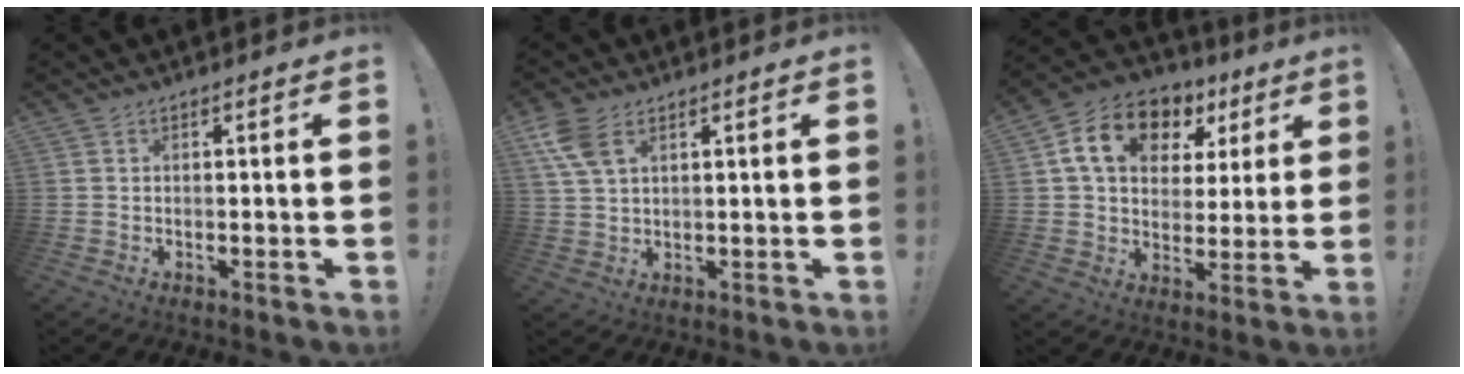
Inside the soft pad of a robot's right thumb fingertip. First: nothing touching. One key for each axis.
{"total": 7.5, "fx": 3.8, "fy": 3.9, "fz": 5.2, "tx": -0.100, "ty": -0.009, "tz": 0.075}
{"total": 15.9, "fx": 6.8, "fy": 11.4, "fz": 8.8, "tx": -0.136, "ty": -0.015, "tz": 0.126}